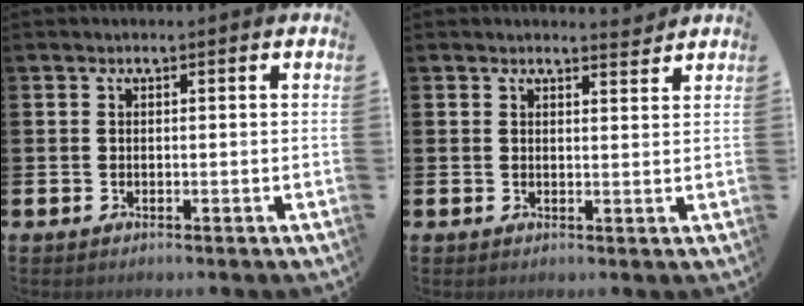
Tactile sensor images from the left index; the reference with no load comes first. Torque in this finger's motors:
{"motor_torque": [-0.09, -0.35, 0.05, 0.01]}